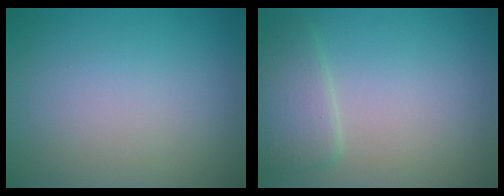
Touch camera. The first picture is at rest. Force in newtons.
{"total": 2.8, "press": 2.8, "slide": 0.2}